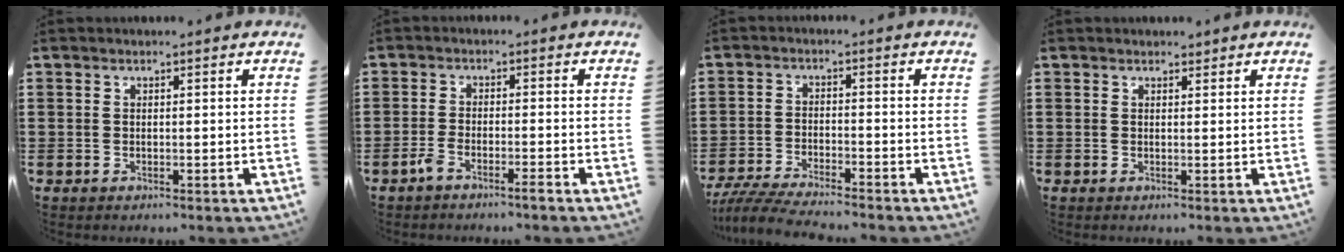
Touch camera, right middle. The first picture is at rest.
{"total": 2.9, "force": [-2.1, 0.2, 2.0], "torque": [-0.039, -0.001, -0.040]}
{"total": 4.9, "force": [-4.6, 0.1, 1.6], "torque": [-0.047, -0.013, -0.096]}
{"total": 1.2, "force": [1.1, 0.5, 0.0], "torque": [0.005, -0.001, 0.019]}